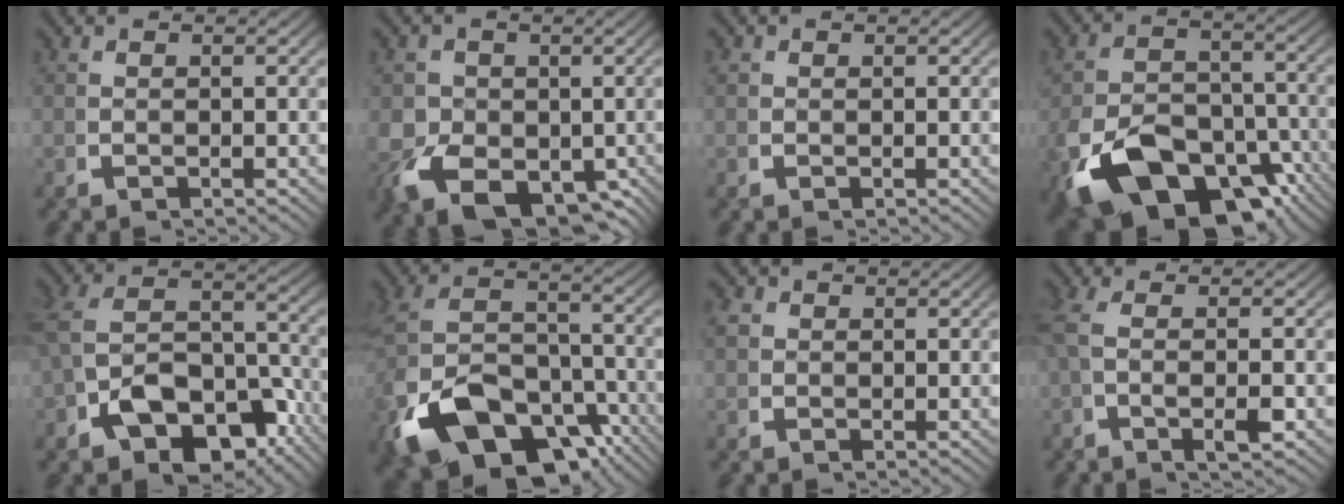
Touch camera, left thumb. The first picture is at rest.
{"total": 12.4, "force": [-3.9, 9.1, 7.5], "torque": [-0.175, -0.070, -0.028]}
{"total": 0.8, "force": [0.3, 0.7, 0.2], "torque": [-0.010, -0.008, 0.009]}
{"total": 15.0, "force": [-7.3, 9.2, 9.3], "torque": [-0.178, -0.069, -0.092]}
{"total": 11.2, "force": [-3.7, 7.8, 7.1], "torque": [-0.156, -0.049, -0.041]}
{"total": 15.4, "force": [-7.1, 9.7, 9.6], "torque": [-0.216, -0.068, -0.088]}
{"total": 1.9, "force": [0.6, 1.7, 0.7], "torque": [-0.021, -0.008, 0.012]}
{"total": 3.6, "force": [0.0, 0.9, 3.5], "torque": [-0.083, 0.003, -0.001]}